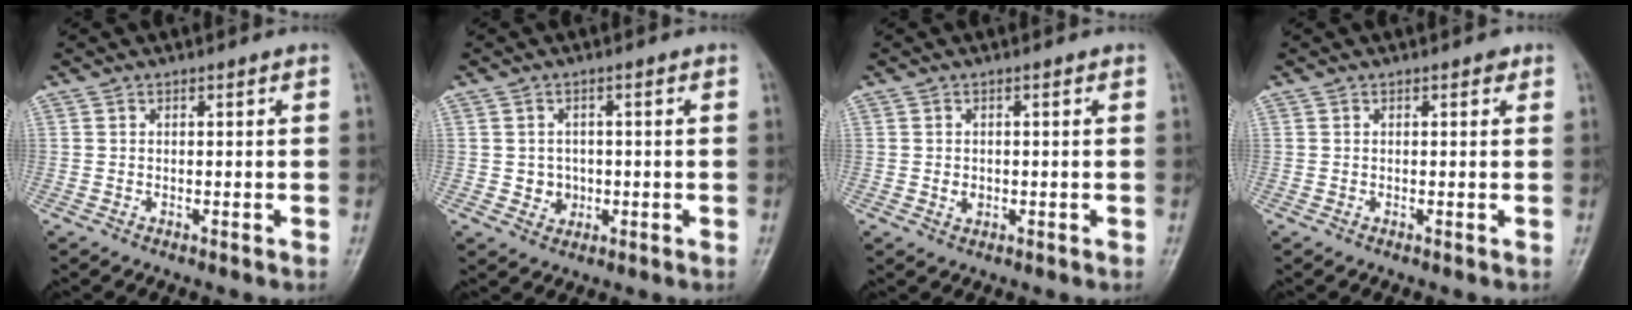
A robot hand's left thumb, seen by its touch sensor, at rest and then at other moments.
{"total": 3.2, "force": [-0.3, 3.0, 1.0], "torque": [0.003, 0.005, 0.000]}
{"total": 1.7, "force": [-0.2, 1.3, 1.0], "torque": [-0.009, 0.001, 0.000]}
{"total": 0.9, "force": [0.5, 0.6, 0.5], "torque": [0.001, 0.000, 0.002]}